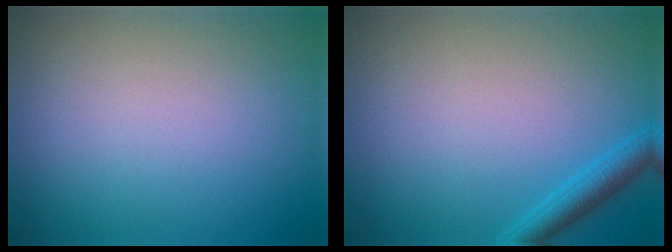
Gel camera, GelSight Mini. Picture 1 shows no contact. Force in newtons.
{"total": 2.3, "press": 2.2, "slide": 0.2}